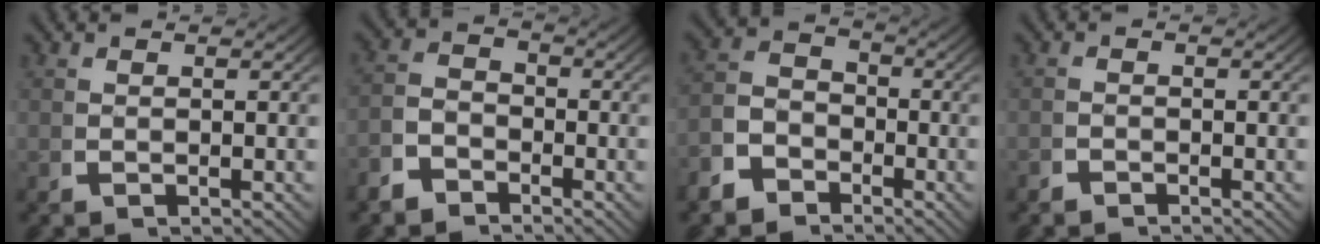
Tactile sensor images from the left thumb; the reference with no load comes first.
{"total": 3.3, "force": [-2.1, 2.1, 1.2], "torque": [-0.018, -0.016, -0.037]}
{"total": 5.4, "force": [-2.4, 4.3, 2.4], "torque": [-0.028, -0.011, -0.047]}
{"total": 1.1, "force": [-1.1, 0.2, -0.1], "torque": [0.003, -0.006, -0.022]}